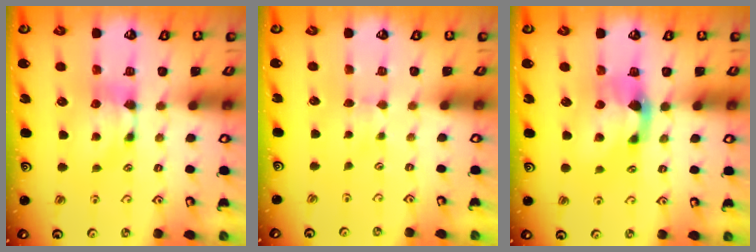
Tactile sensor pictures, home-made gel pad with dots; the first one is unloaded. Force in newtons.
{"total": 2.4, "press": 2.3, "slide": 0.5}
{"total": 2.9, "press": 2.6, "slide": 1.5}